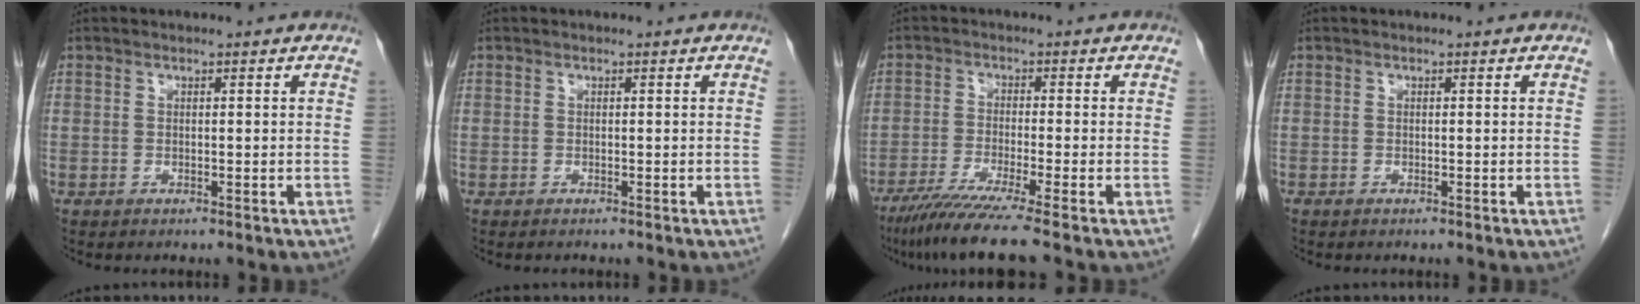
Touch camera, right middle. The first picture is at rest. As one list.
[{"total": 0.0}, {"total": 8.6, "force": [-6.5, -1.3, 5.4], "torque": [-0.089, -0.030, -0.111]}, {"total": 0.0}]